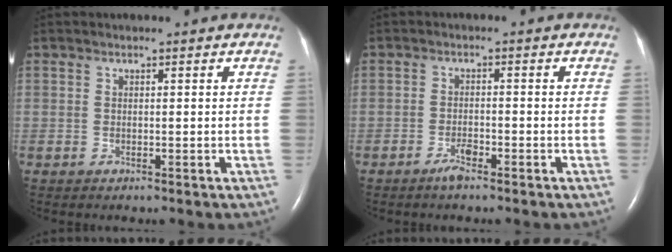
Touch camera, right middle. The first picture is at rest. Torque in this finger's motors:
{"motor_torque": [-0.12, 0.06, -0.04, 0.01]}